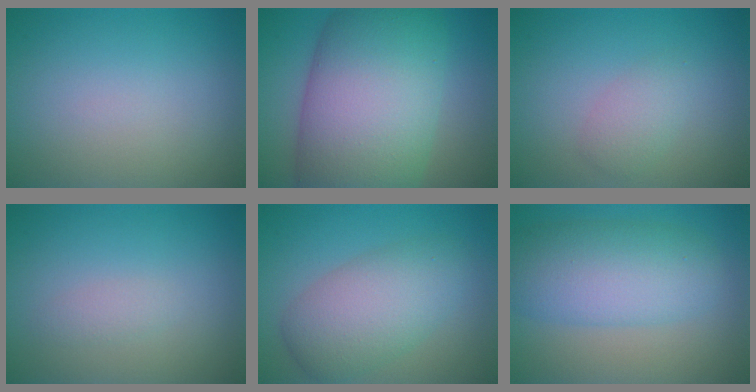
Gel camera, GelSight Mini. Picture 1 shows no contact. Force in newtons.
{"total": 15.9, "press": 15.9, "slide": 0.8}
{"total": 2.0, "press": 2.0, "slide": 0.0}
{"total": 0.9, "press": 0.9, "slide": 0.0}
{"total": 5.9, "press": 5.9, "slide": 0.0}
{"total": 6.9, "press": 6.8, "slide": 0.3}